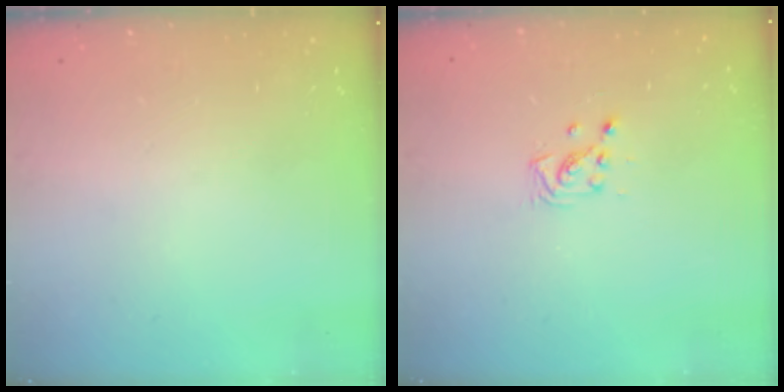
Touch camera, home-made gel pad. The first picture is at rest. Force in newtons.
{"total": 2.9, "press": 2.9, "slide": 0.3}